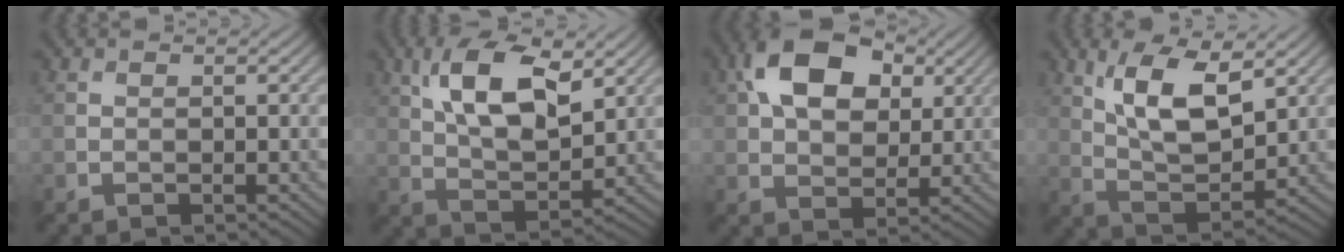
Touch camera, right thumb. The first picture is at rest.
{"total": 11.3, "force": [4.5, 5.0, 9.1], "torque": [-0.186, 0.007, 0.086]}
{"total": 12.0, "force": [4.4, 7.6, 8.2], "torque": [-0.167, 0.023, 0.072]}
{"total": 10.1, "force": [4.4, 4.0, 8.2], "torque": [-0.171, -0.001, 0.088]}